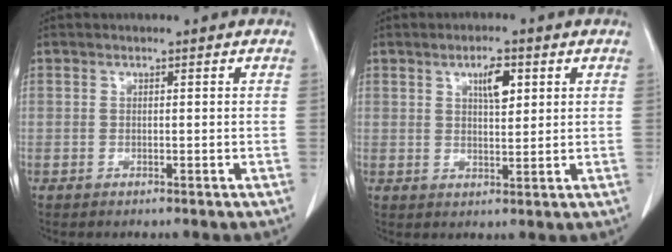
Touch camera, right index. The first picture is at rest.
{"total": 4.3, "force": [1.9, 1.4, 3.6], "torque": [-0.061, 0.000, 0.031]}